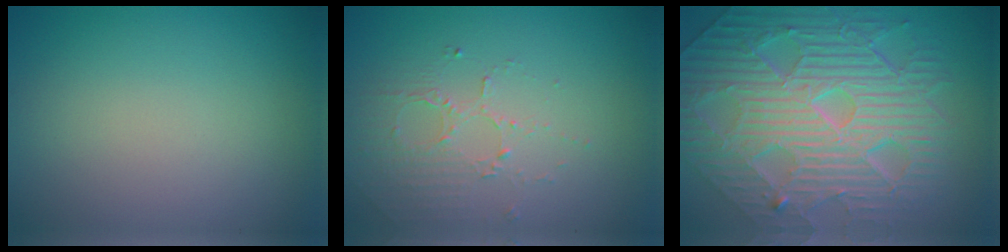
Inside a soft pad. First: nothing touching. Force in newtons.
{"total": 1.7, "press": 1.2, "slide": 1.2}
{"total": 11.7, "press": 7.6, "slide": 8.9}